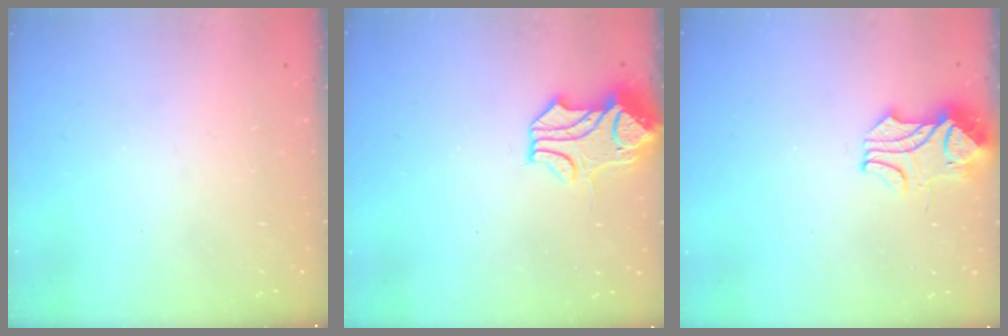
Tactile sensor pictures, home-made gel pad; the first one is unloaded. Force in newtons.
{"total": 1.6, "press": 1.1, "slide": 1.2}
{"total": 2.4, "press": 2.2, "slide": 1.0}